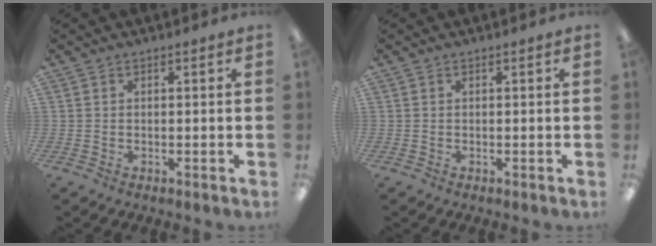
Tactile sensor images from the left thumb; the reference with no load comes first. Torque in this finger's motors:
{"motor_torque": [-0.06, 0.07, 0.01, -0.04, 0.00]}